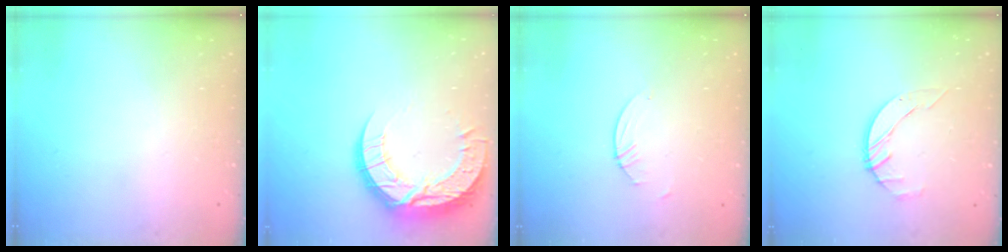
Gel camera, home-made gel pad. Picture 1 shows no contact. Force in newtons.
{"total": 16.3, "press": 16.3, "slide": 1.4}
{"total": 0.8, "press": 0.8, "slide": 0.2}
{"total": 2.7, "press": 2.7, "slide": 0.3}